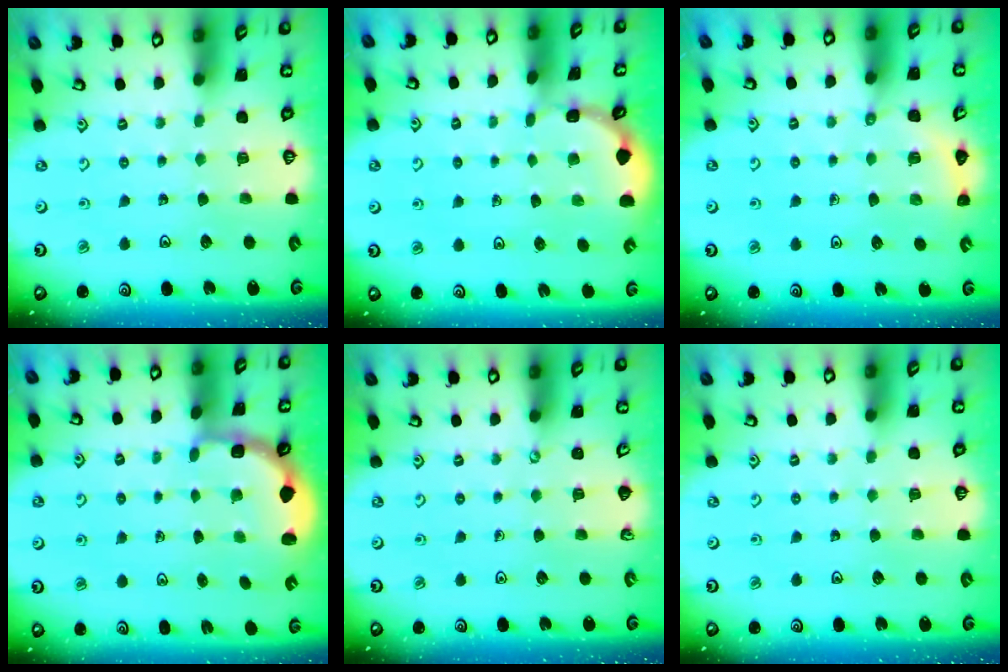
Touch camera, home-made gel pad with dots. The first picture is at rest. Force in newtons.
{"total": 2.4, "press": 2.4, "slide": 0.3}
{"total": 3.5, "press": 3.5, "slide": 0.6}
{"total": 2.8, "press": 2.3, "slide": 1.7}
{"total": 0.0}
{"total": 0.0}